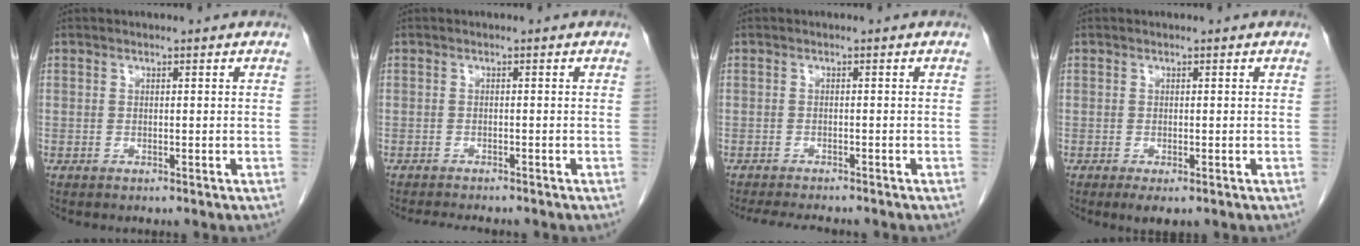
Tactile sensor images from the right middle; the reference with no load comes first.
{"total": 4.5, "force": [-4.1, 0.9, 1.8], "torque": [-0.023, -0.008, -0.056]}
{"total": 6.1, "force": [-5.5, 1.0, 2.4], "torque": [-0.034, -0.012, -0.082]}
{"total": 2.3, "force": [-1.4, 0.8, 1.7], "torque": [-0.024, -0.006, -0.016]}